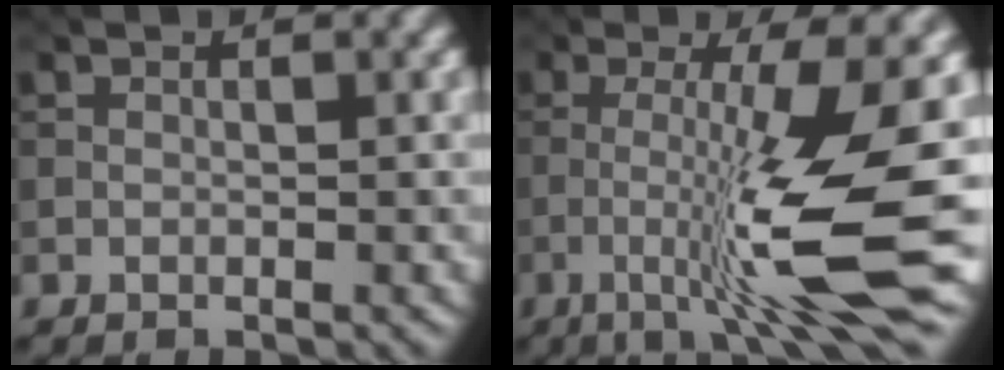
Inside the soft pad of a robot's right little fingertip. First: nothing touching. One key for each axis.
{"total": 9.9, "fx": -2.5, "fy": 0.7, "fz": 9.5, "tx": -0.162, "ty": 0.000, "tz": -0.042}